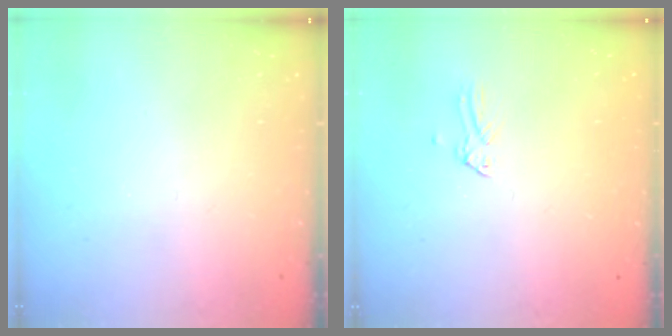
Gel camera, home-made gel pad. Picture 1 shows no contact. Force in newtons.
{"total": 0.0}